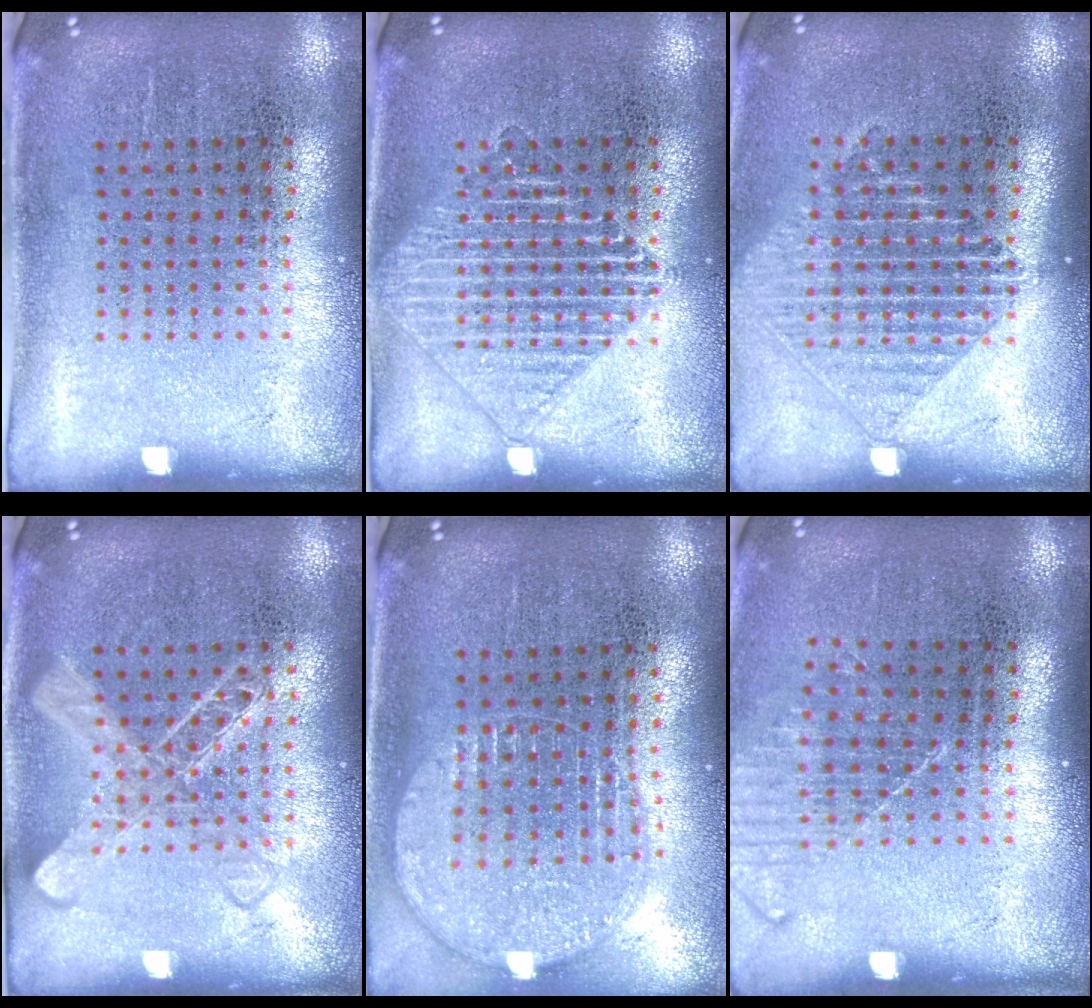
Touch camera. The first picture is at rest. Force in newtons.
{"total": 2.6, "press": 2.6, "slide": 0.5}
{"total": 1.5, "press": 1.3, "slide": 0.7}
{"total": 2.5, "press": 2.4, "slide": 0.5}
{"total": 1.5, "press": 1.4, "slide": 0.6}
{"total": 1.2, "press": 1.0, "slide": 0.6}